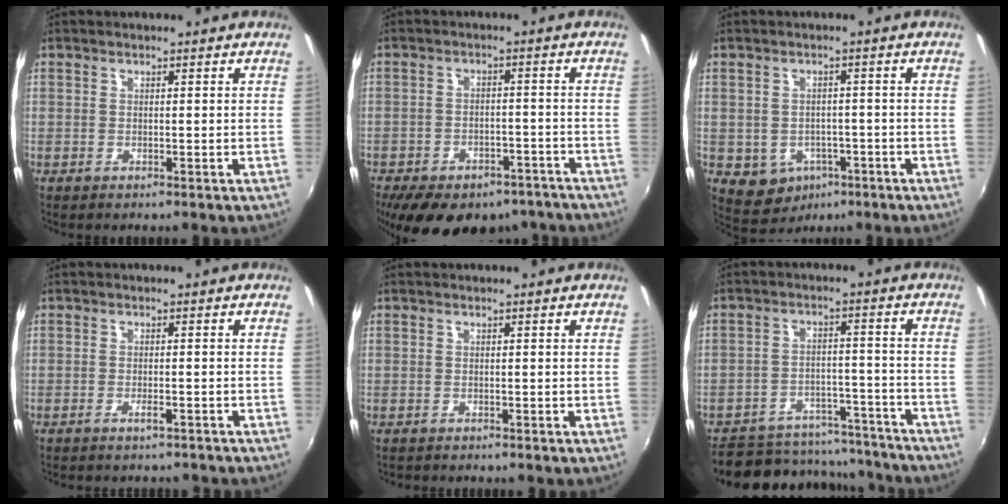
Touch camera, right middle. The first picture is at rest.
{"total": 19.8, "force": [-14.9, 9.5, 8.8], "torque": [-0.185, -0.007, -0.186]}
{"total": 7.0, "force": [-3.1, 5.7, 2.5], "torque": [-0.065, -0.003, -0.028]}
{"total": 2.5, "force": [-2.2, 0.5, 1.0], "torque": [-0.028, -0.004, -0.034]}
{"total": 0.7, "force": [-0.7, 0.2, 0.0], "torque": [-0.004, -0.001, -0.011]}
{"total": 17.5, "force": [-14.6, 7.9, 5.4], "torque": [-0.124, 0.027, -0.178]}